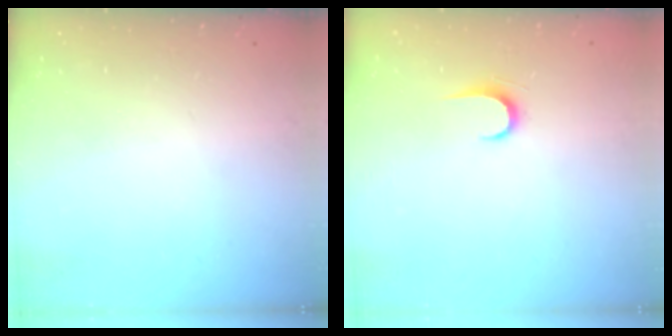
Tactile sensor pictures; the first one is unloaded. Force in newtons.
{"total": 6.0, "press": 6.0, "slide": 0.7}